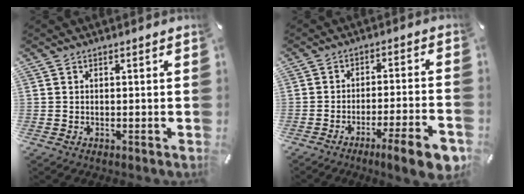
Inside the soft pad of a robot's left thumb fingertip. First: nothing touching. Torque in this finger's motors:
{"motor_torque": [1.87, 2.76, 1.45, 0.61, 0.06]}